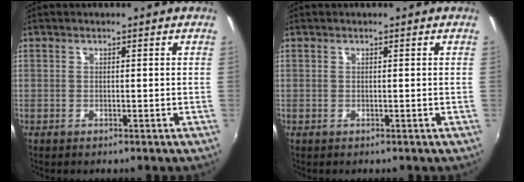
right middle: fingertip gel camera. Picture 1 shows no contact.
{"total": 0.0}